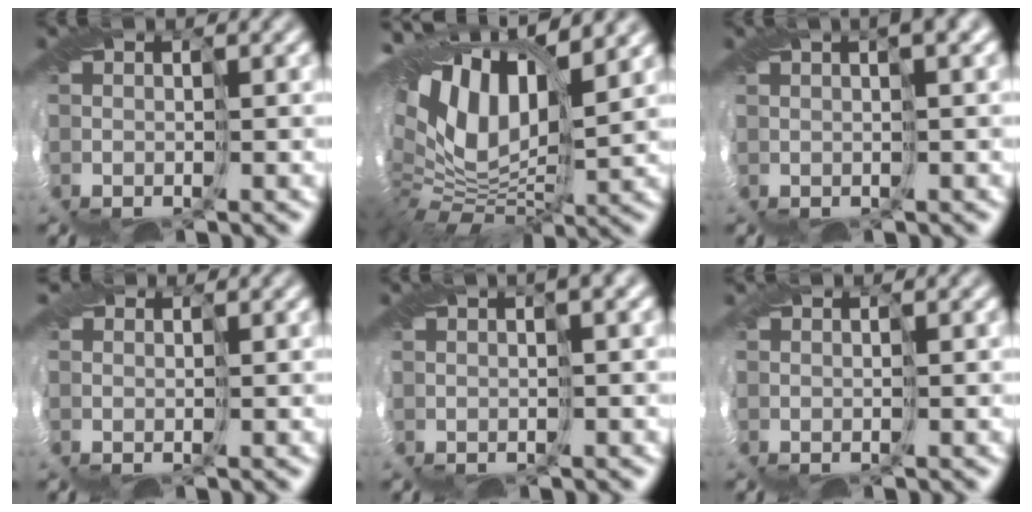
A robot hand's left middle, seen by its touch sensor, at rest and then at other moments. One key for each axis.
{"total": 16.4, "fx": 3.9, "fy": 9.6, "fz": 12.7, "tx": -0.246, "ty": -0.002, "tz": 0.080}
{"total": 4.1, "fx": 2.3, "fy": 0.9, "fz": 3.3, "tx": -0.045, "ty": 0.015, "tz": 0.023}
{"total": 1.0, "fx": 1.0, "fy": 0.3, "fz": -0.1, "tx": 0.001, "ty": -0.001, "tz": 0.008}
{"total": 3.5, "fx": 1.9, "fy": 0.8, "fz": 2.8, "tx": -0.036, "ty": 0.013, "tz": 0.018}
{"total": 0.6, "fx": 0.6, "fy": -0.3, "fz": -0.1, "tx": 0.000, "ty": 0.004, "tz": 0.008}